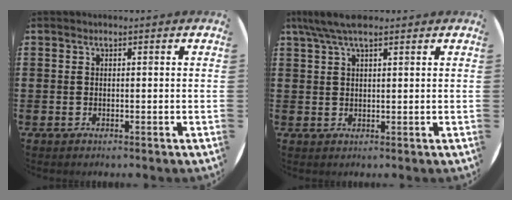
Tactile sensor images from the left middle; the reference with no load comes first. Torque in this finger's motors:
{"motor_torque": [0.99, -0.96, 0.18, 0.13]}